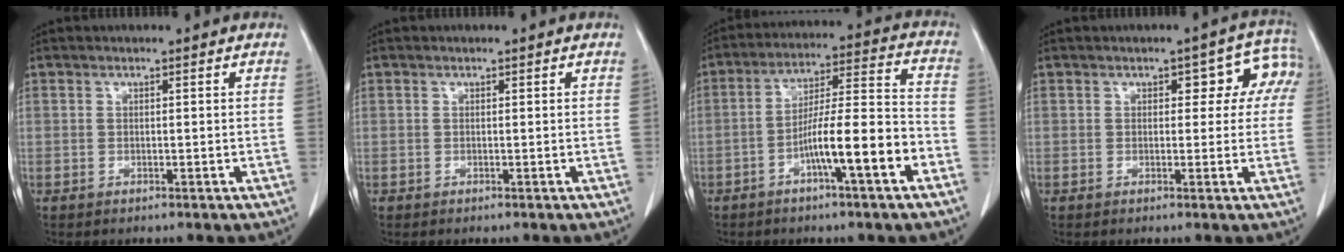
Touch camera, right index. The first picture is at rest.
{"total": 0.0}
{"total": 11.9, "force": [-5.1, 0.6, 10.8], "torque": [-0.181, 0.017, -0.083]}
{"total": 5.9, "force": [1.6, 3.5, 4.4], "torque": [-0.027, 0.031, 0.014]}